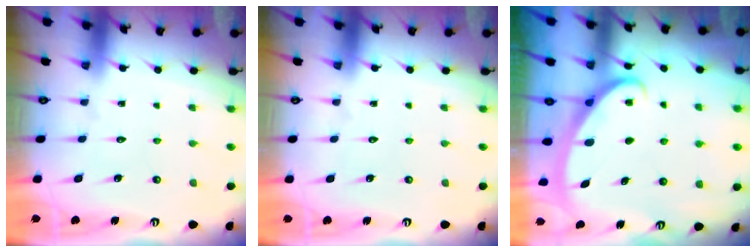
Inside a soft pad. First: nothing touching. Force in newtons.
{"total": 0.0}
{"total": 2.7, "press": 2.6, "slide": 0.4}